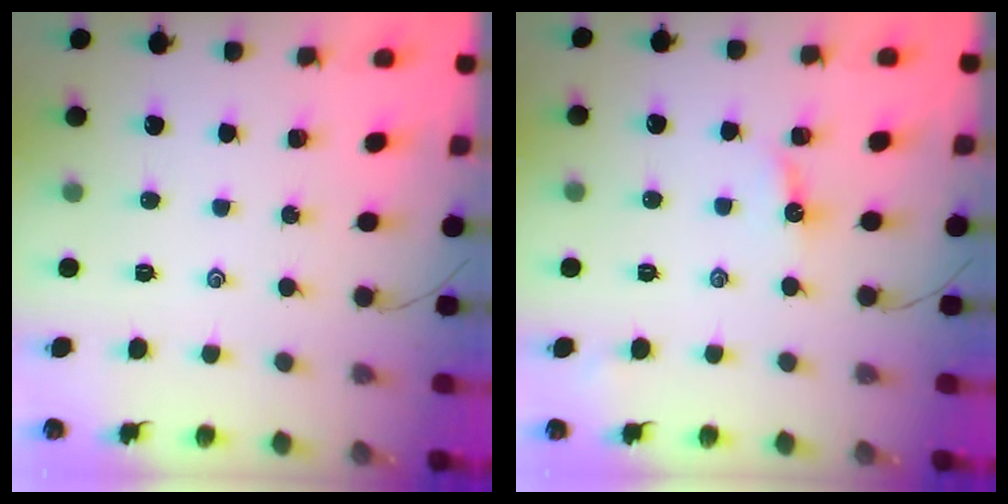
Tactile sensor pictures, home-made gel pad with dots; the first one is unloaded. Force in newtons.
{"total": 5.0, "press": 4.9, "slide": 0.6}